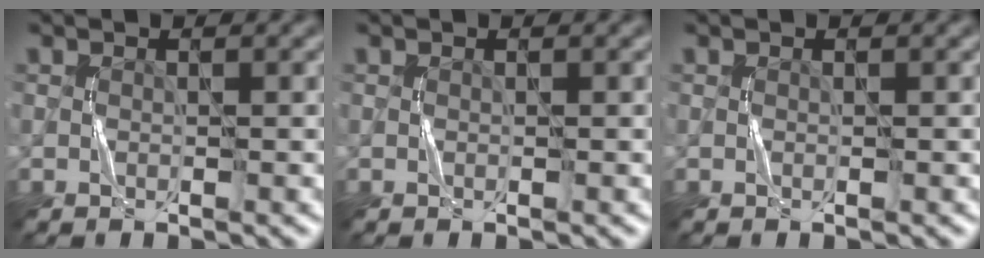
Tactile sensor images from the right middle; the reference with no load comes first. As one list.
[{"total": 0.0}, {"total": 0.0}]